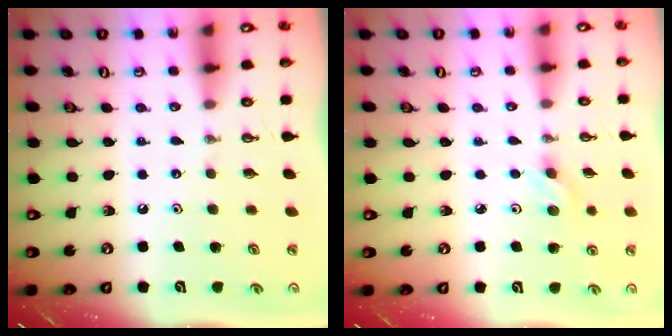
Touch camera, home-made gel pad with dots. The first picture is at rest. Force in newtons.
{"total": 4.6, "press": 3.9, "slide": 2.3}